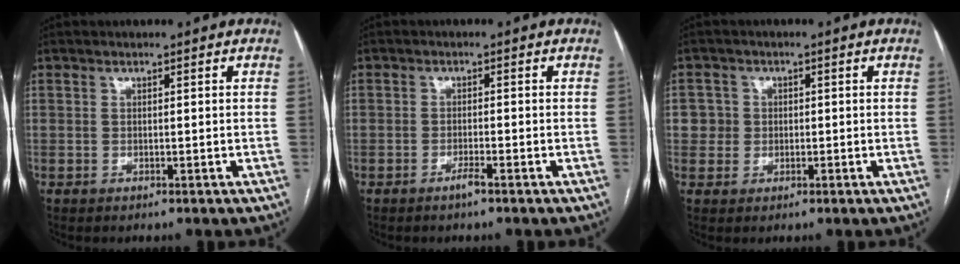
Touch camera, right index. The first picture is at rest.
{"total": 1.5, "force": [-1.2, 0.0, 1.0], "torque": [-0.019, 0.000, -0.020]}
{"total": 3.0, "force": [0.1, 3.0, 0.0], "torque": [0.018, 0.011, 0.002]}